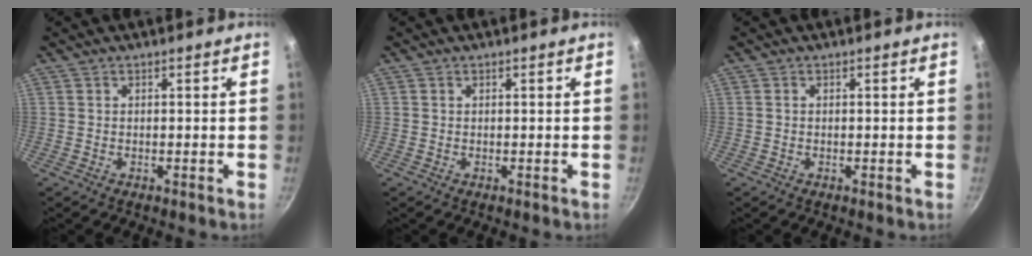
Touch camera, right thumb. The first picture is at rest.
{"total": 0.0}
{"total": 0.0}